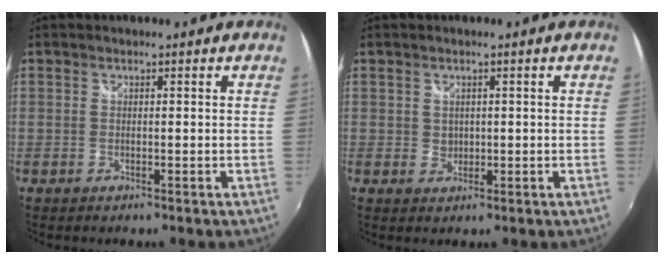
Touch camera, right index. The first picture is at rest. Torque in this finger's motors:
{"motor_torque": [0.06, 0.06, 0.07, 0.01]}